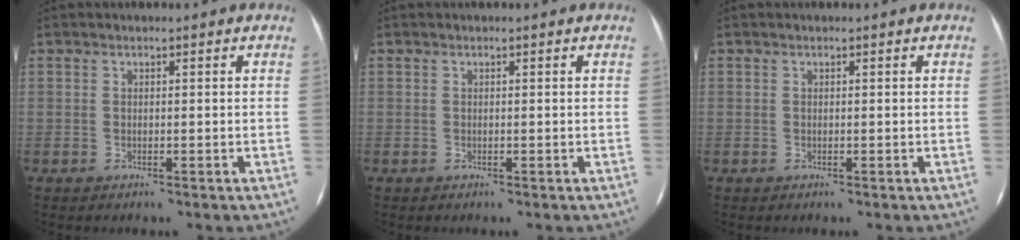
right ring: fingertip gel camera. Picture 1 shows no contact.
{"total": 0.0}
{"total": 0.0}